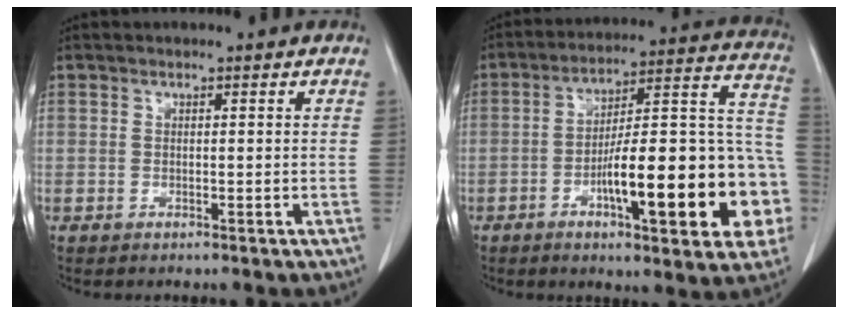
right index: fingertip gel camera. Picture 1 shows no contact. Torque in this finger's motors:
{"motor_torque": [1.33, -0.81, 0.63, 0.21]}